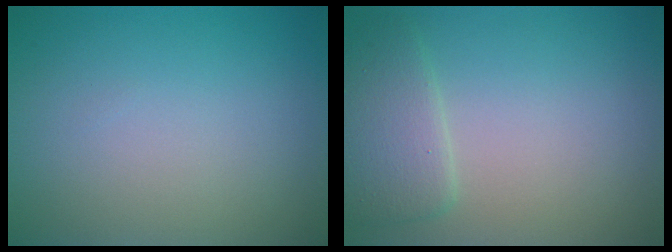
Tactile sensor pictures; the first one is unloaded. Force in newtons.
{"total": 2.8, "press": 2.8, "slide": 0.2}